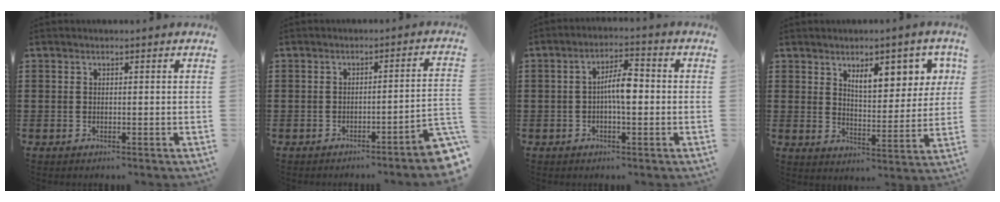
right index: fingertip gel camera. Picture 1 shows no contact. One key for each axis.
{"total": 3.4, "fx": -2.6, "fy": -0.3, "fz": 2.2, "tx": -0.039, "ty": -0.015, "tz": -0.050}
{"total": 5.3, "fx": -0.5, "fy": 1.7, "fz": 5.0, "tx": -0.090, "ty": 0.010, "tz": -0.011}
{"total": 7.7, "fx": 4.4, "fy": 3.4, "fz": 5.4, "tx": -0.088, "ty": -0.008, "tz": 0.071}